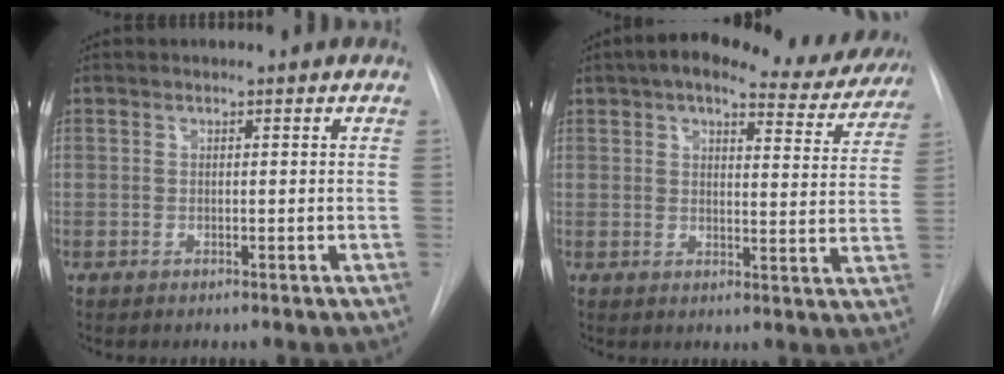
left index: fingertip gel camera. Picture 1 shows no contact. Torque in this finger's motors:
{"motor_torque": [0.80, -1.34, 0.36, 0.10]}